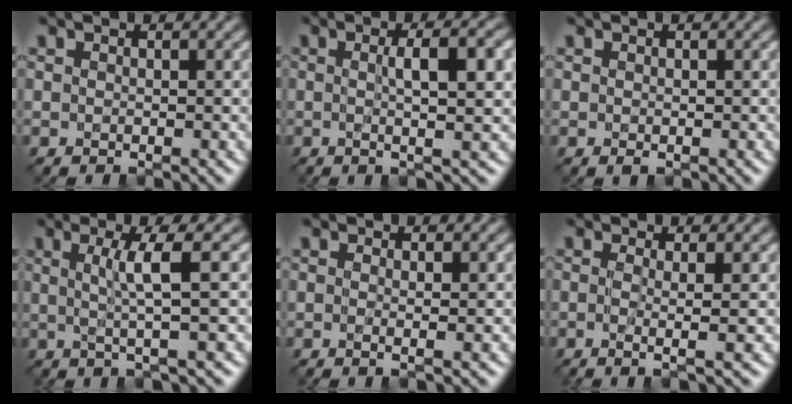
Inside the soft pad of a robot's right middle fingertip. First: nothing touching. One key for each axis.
{"total": 5.6, "fx": 0.5, "fy": 1.4, "fz": 5.4, "tx": -0.071, "ty": 0.008, "tz": 0.005}
{"total": 0.0}
{"total": 4.0, "fx": 0.5, "fy": 0.4, "fz": 3.9, "tx": -0.071, "ty": 0.003, "tz": 0.009}
{"total": 0.6, "fx": -0.1, "fy": -0.1, "fz": 0.6, "tx": -0.015, "ty": -0.003, "tz": -0.004}
{"total": 2.1, "fx": -0.2, "fy": 0.3, "fz": 2.1, "tx": -0.038, "ty": -0.005, "tz": -0.009}